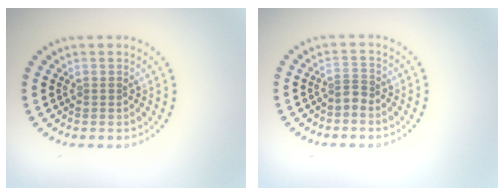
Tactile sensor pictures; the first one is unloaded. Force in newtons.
{"total": 1.1, "press": 0.6, "slide": 0.9}